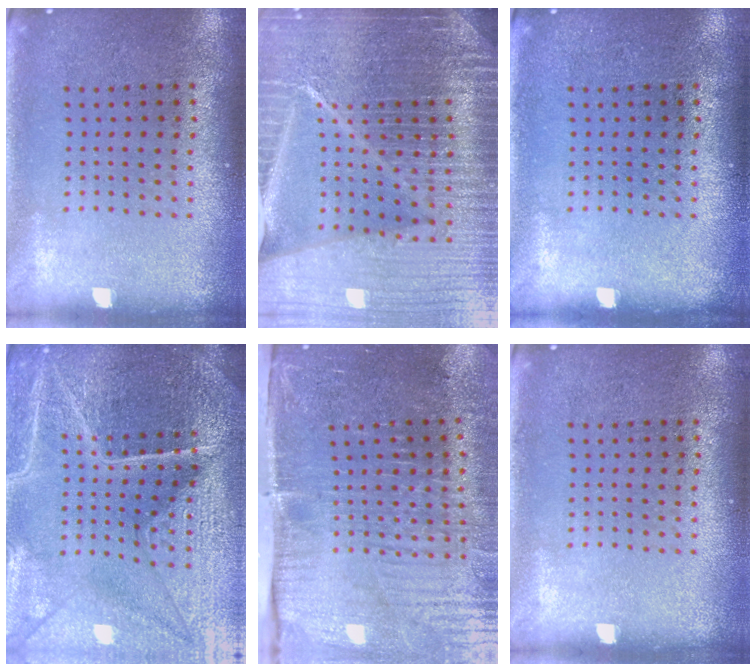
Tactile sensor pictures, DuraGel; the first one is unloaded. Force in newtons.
{"total": 7.1, "press": 6.0, "slide": 3.7}
{"total": 0.0}
{"total": 5.7, "press": 5.2, "slide": 2.2}
{"total": 5.3, "press": 4.4, "slide": 2.9}
{"total": 0.0}